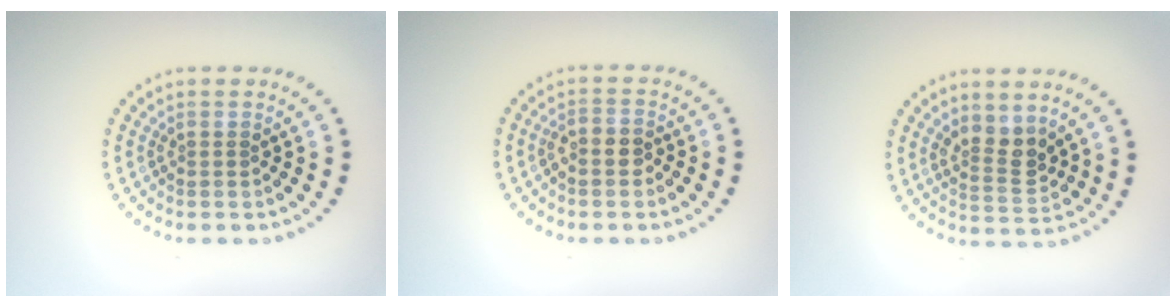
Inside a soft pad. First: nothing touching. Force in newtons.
{"total": 1.5, "press": 1.3, "slide": 0.8}
{"total": 2.9, "press": 2.6, "slide": 1.3}